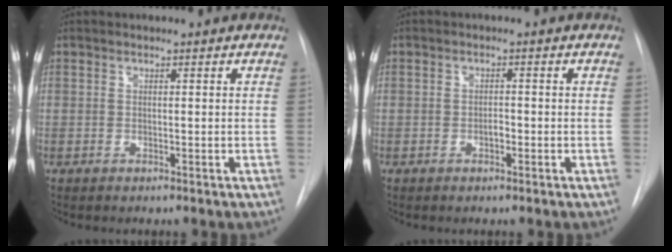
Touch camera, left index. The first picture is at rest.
{"total": 1.2, "force": [-0.5, 0.6, 0.9], "torque": [-0.015, 0.002, -0.009]}